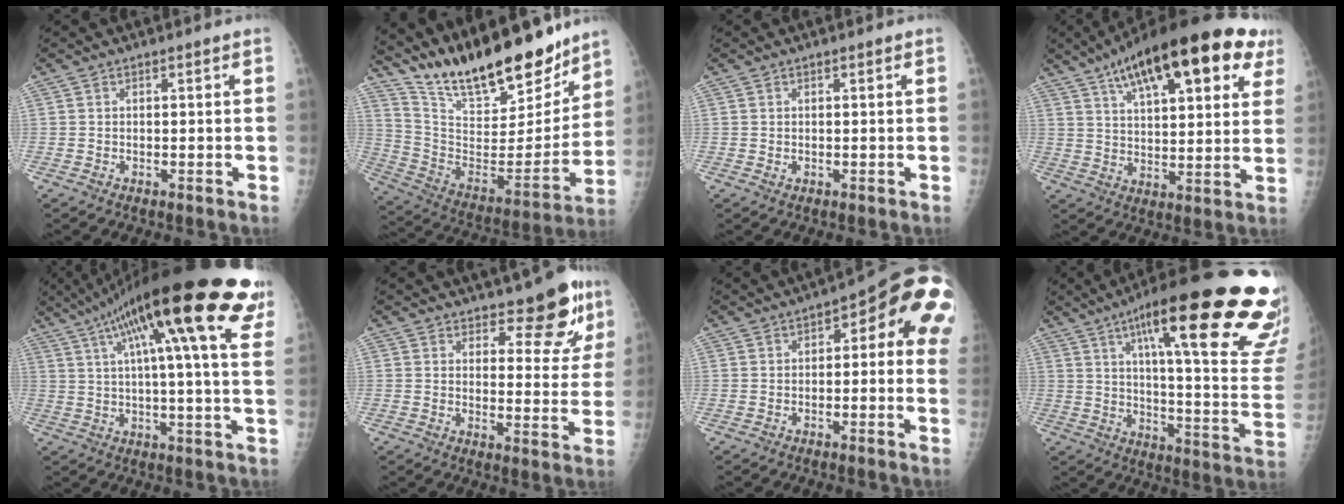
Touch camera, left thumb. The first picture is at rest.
{"total": 25.7, "force": [20.8, 8.0, 12.9], "torque": [-0.179, -0.095, 0.347]}
{"total": 0.6, "force": [0.4, 0.4, 0.2], "torque": [0.001, -0.002, 0.004]}
{"total": 25.2, "force": [13.5, 9.3, 19.2], "torque": [-0.268, -0.004, 0.198]}
{"total": 26.2, "force": [13.8, 4.5, 21.9], "torque": [-0.335, 0.009, 0.191]}
{"total": 9.1, "force": [6.8, 3.8, 4.6], "torque": [-0.025, -0.051, 0.088]}
{"total": 11.5, "force": [2.4, 4.7, 10.3], "torque": [-0.085, 0.026, 0.015]}
{"total": 31.4, "force": [18.8, 5.4, 24.6], "torque": [-0.282, -0.060, 0.266]}